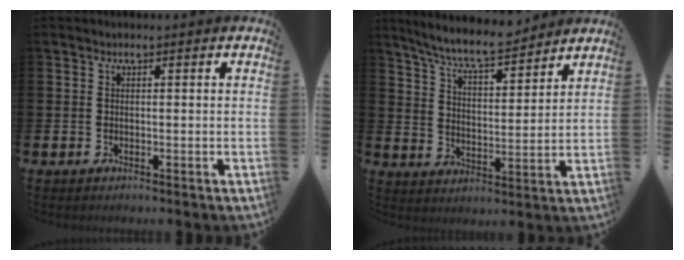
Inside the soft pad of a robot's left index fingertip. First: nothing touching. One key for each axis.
{"total": 8.0, "fx": 7.4, "fy": 0.9, "fz": 2.9, "tx": -0.083, "ty": -0.037, "tz": 0.132}